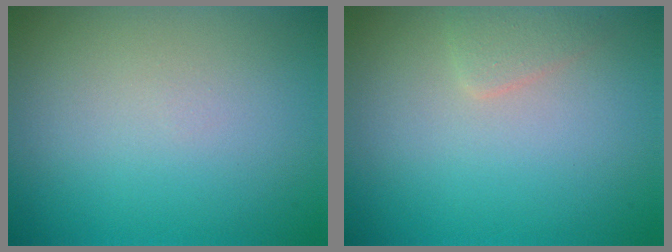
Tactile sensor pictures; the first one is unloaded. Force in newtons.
{"total": 1.2, "press": 1.2, "slide": 0.1}